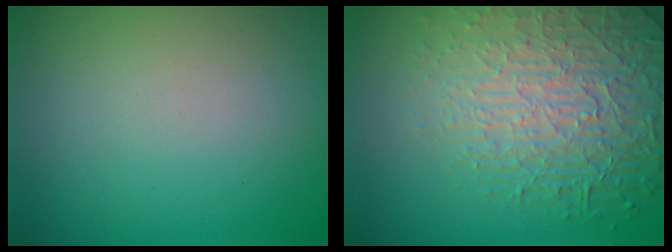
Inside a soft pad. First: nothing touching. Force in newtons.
{"total": 8.1, "press": 5.6, "slide": 5.8}